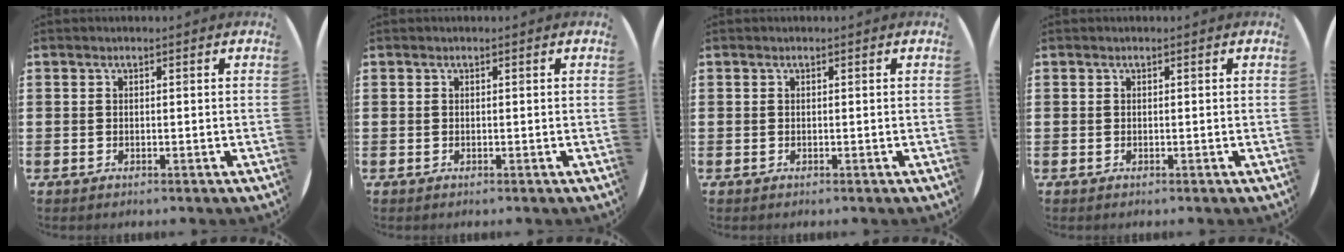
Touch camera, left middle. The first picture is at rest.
{"total": 0.0}
{"total": 0.0}
{"total": 0.0}